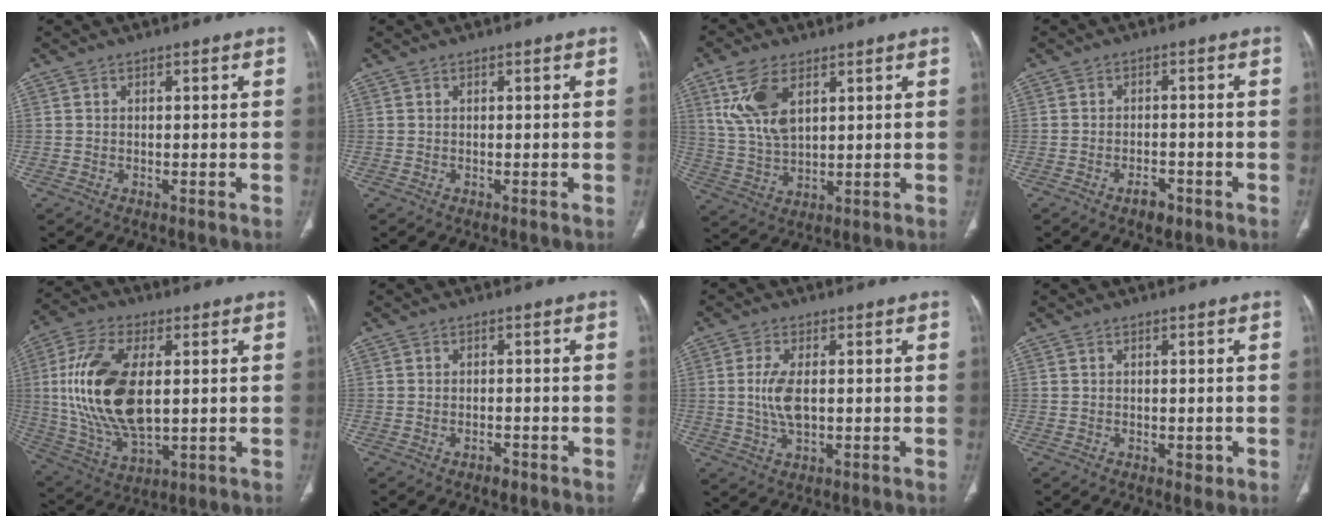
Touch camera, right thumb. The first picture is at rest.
{"total": 0.0}
{"total": 10.5, "force": [4.6, 5.3, 7.7], "torque": [-0.157, -0.012, 0.098]}
{"total": 3.4, "force": [-2.1, 1.9, 2.0], "torque": [-0.025, 0.009, -0.030]}
{"total": 19.7, "force": [2.1, 10.0, 16.9], "torque": [-0.348, -0.010, 0.044]}
{"total": 1.6, "force": [-1.1, 0.8, 0.8], "torque": [-0.013, 0.004, -0.015]}
{"total": 5.8, "force": [0.2, 2.6, 5.2], "torque": [-0.116, -0.005, 0.004]}
{"total": 1.4, "force": [-0.4, 1.0, 1.0], "torque": [-0.005, -0.001, -0.003]}